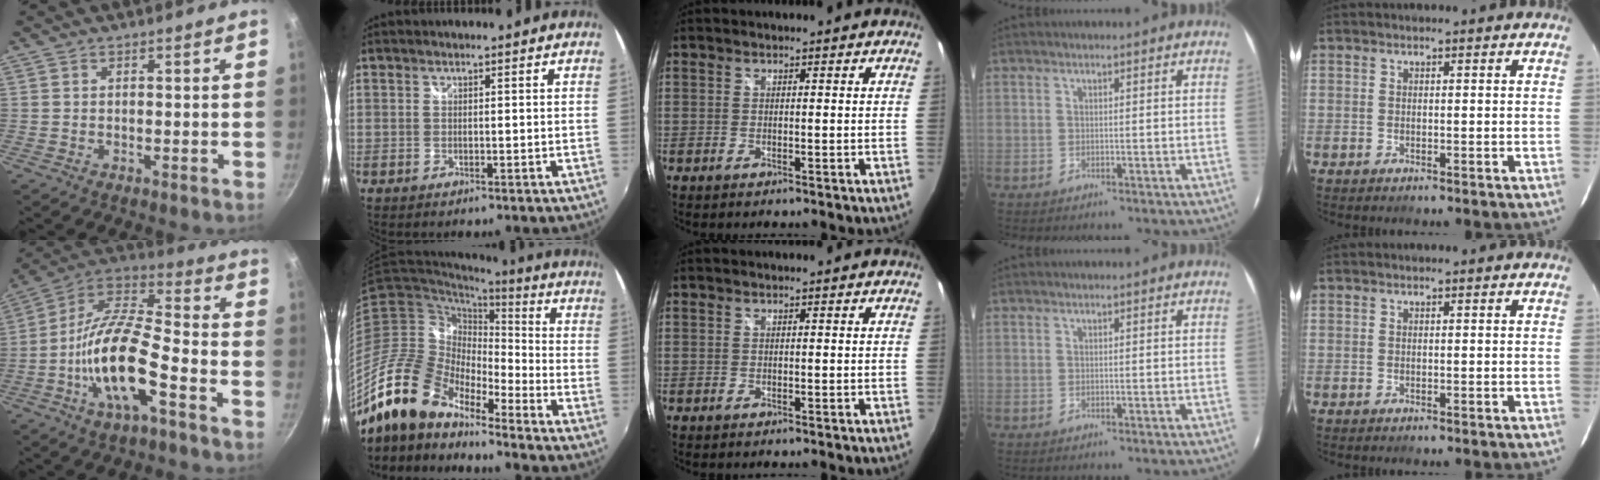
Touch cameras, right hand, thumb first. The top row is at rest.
{"thumb": {"total": 18.3, "force": [-6.9, 6.5, 15.7], "torque": [-0.288, 0.046, -0.147]}, "index": {"total": 18.8, "force": [-14.9, 7.2, 8.9], "torque": [-0.174, -0.013, -0.294]}}